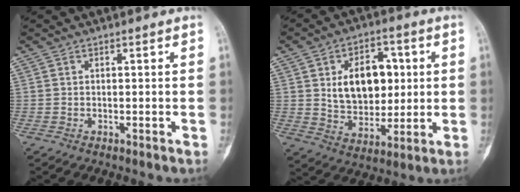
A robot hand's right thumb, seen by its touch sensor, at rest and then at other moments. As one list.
[{"total": 14.0, "force": [2.6, 9.5, 9.9], "torque": [-0.109, -0.006, 0.049]}]